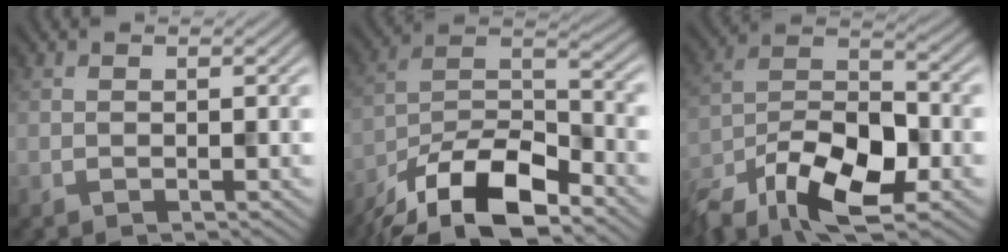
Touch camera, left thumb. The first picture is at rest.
{"total": 14.0, "force": [-10.1, 5.0, 8.4], "torque": [-0.169, -0.011, -0.200]}
{"total": 14.0, "force": [-8.6, 6.5, 8.9], "torque": [-0.175, -0.010, -0.175]}